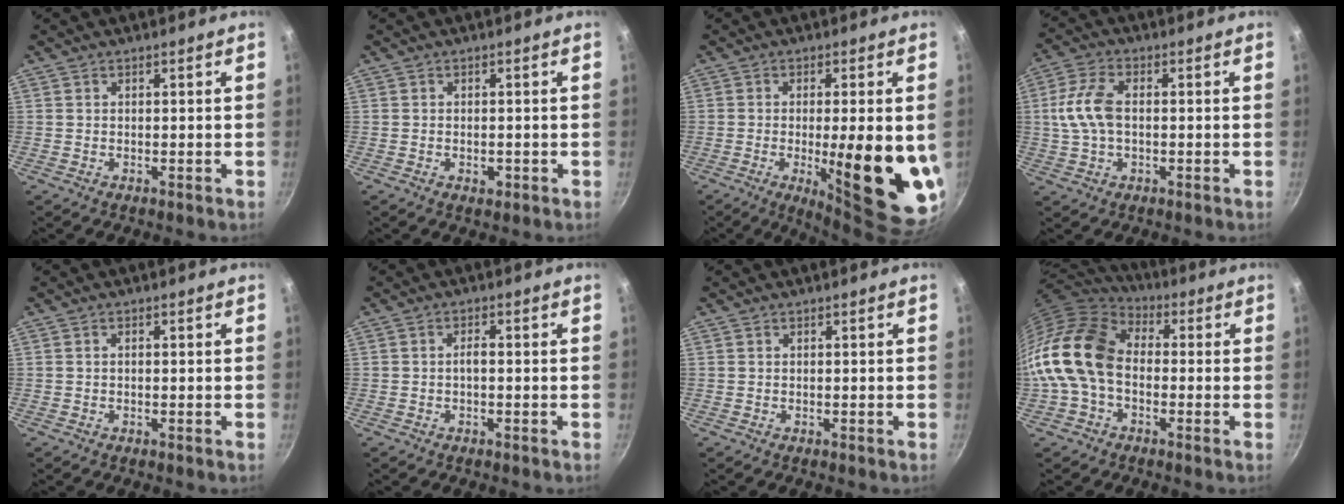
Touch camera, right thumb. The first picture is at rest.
{"total": 1.9, "force": [-0.6, 1.2, 1.3], "torque": [-0.019, 0.000, -0.009]}
{"total": 18.0, "force": [-2.5, 4.6, 17.2], "torque": [-0.224, -0.019, -0.025]}
{"total": 8.6, "force": [0.3, 5.1, 6.9], "torque": [-0.141, 0.020, 0.001]}
{"total": 0.6, "force": [-0.1, 0.3, 0.4], "torque": [-0.008, 0.005, -0.001]}
{"total": 1.6, "force": [-0.4, 0.7, 1.4], "torque": [-0.026, 0.010, -0.008]}
{"total": 0.0}
{"total": 16.5, "force": [-1.9, 11.5, 11.7], "torque": [-0.210, 0.039, -0.056]}